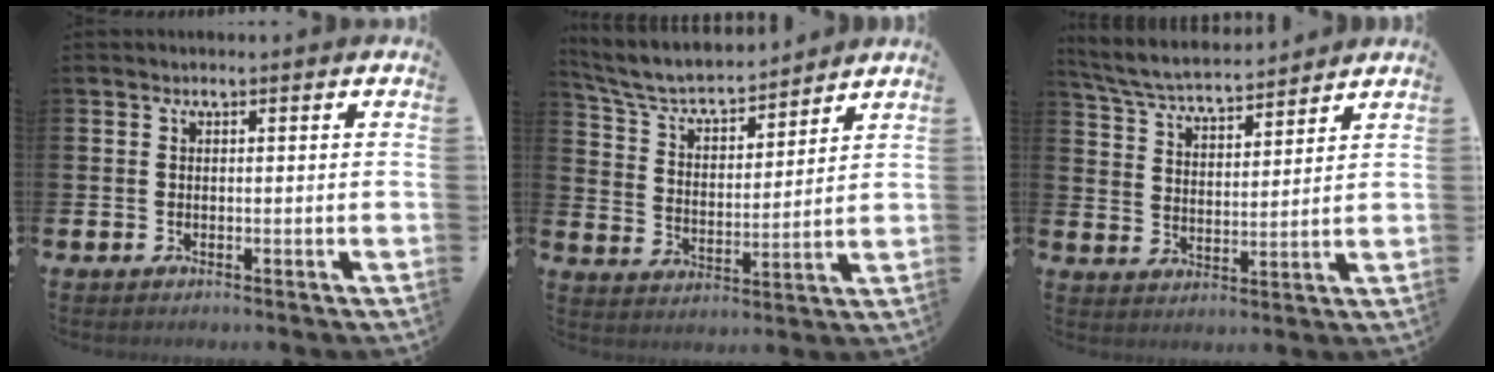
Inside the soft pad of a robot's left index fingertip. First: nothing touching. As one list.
[{"total": 6.3, "force": [5.9, 1.5, 1.8], "torque": [-0.065, -0.046, 0.097]}, {"total": 5.6, "force": [5.5, 0.7, 1.1], "torque": [-0.044, -0.034, 0.095]}]